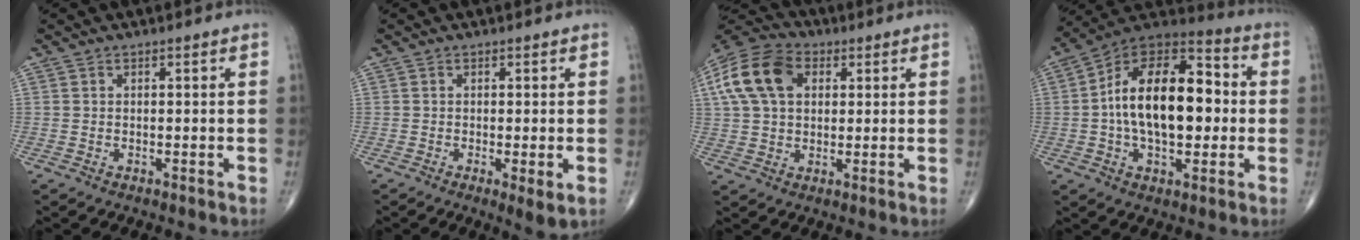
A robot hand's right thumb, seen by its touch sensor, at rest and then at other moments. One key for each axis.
{"total": 3.5, "fx": -0.8, "fy": 0.6, "fz": 3.4, "tx": -0.060, "ty": -0.015, "tz": -0.015}
{"total": 14.6, "fx": 4.1, "fy": 9.9, "fz": 10.0, "tx": -0.188, "ty": 0.018, "tz": 0.066}
{"total": 21.3, "fx": 0.2, "fy": 11.4, "fz": 18.0, "tx": -0.276, "ty": 0.034, "tz": -0.004}